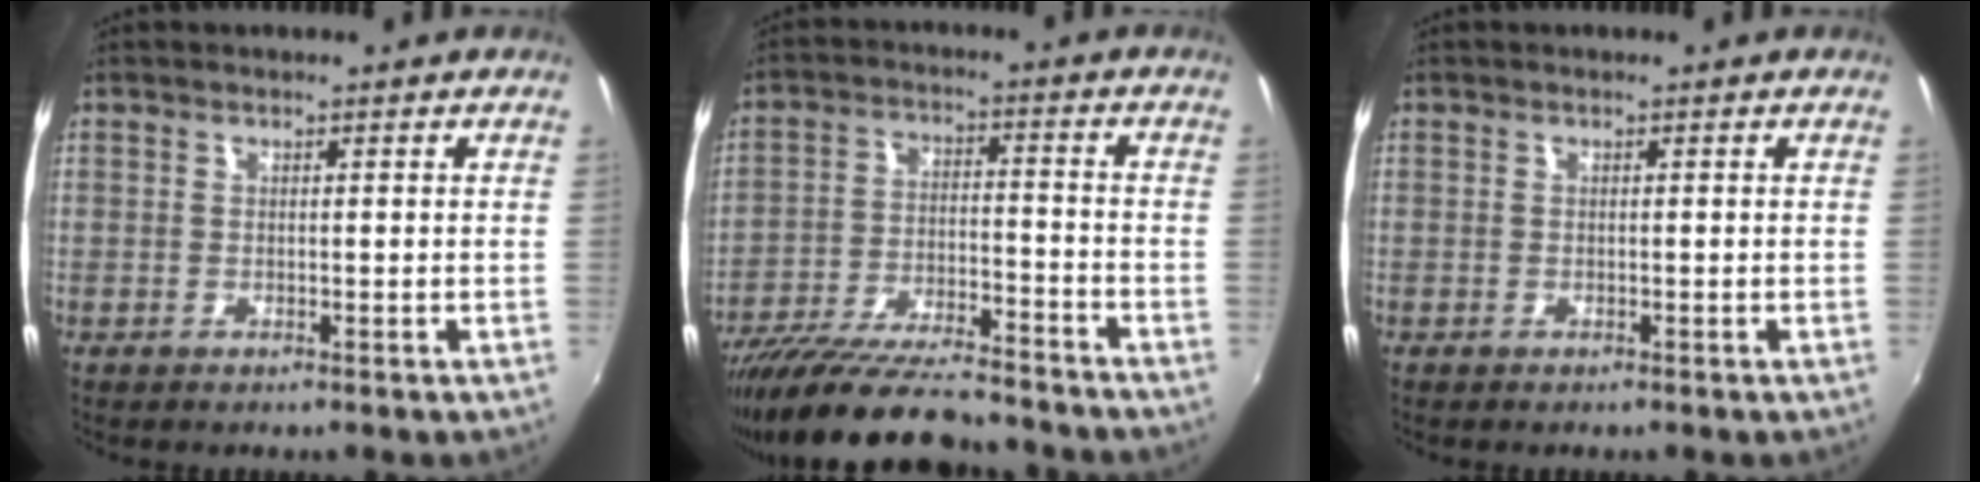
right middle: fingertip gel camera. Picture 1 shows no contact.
{"total": 18.3, "force": [-15.9, 3.2, 8.5], "torque": [-0.169, -0.036, -0.259]}
{"total": 0.0}